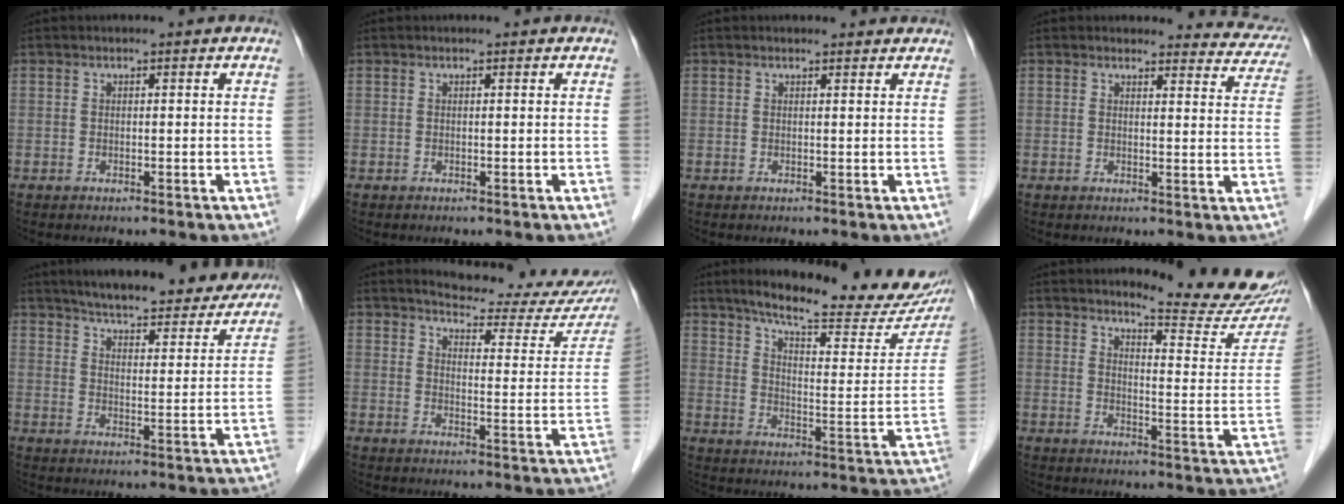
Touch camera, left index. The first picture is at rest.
{"total": 0.0}
{"total": 1.9, "force": [1.9, 0.3, 0.1], "torque": [-0.011, 0.002, 0.018]}
{"total": 8.6, "force": [8.3, 2.2, -0.4], "torque": [0.045, -0.033, 0.056]}
{"total": 21.1, "force": [19.0, 4.2, 8.1], "torque": [-0.106, -0.012, 0.242]}
{"total": 16.5, "force": [15.8, 3.0, 3.9], "torque": [-0.029, -0.058, 0.169]}
{"total": 23.5, "force": [19.5, 4.1, 12.5], "torque": [-0.172, -0.035, 0.250]}
{"total": 15.2, "force": [14.1, 1.6, 5.5], "torque": [-0.061, -0.080, 0.157]}